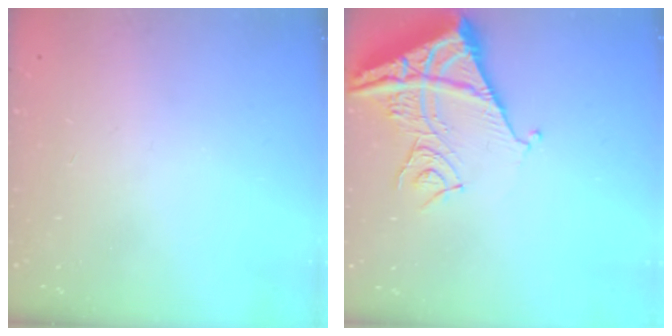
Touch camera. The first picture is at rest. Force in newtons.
{"total": 12.2, "press": 12.1, "slide": 1.5}